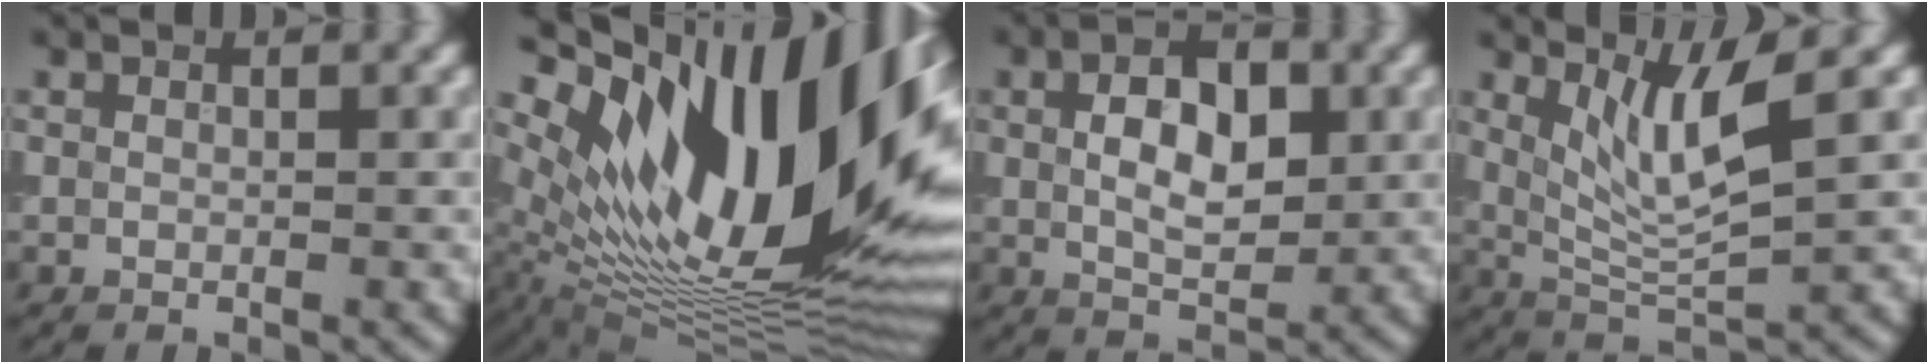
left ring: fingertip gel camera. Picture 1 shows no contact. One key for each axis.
{"total": 20.0, "fx": 6.6, "fy": 9.2, "fz": 16.5, "tx": -0.258, "ty": 0.024, "tz": 0.106}
{"total": 5.3, "fx": 0.9, "fy": 2.9, "fz": 4.3, "tx": -0.074, "ty": 0.003, "tz": 0.013}
{"total": 5.0, "fx": 2.0, "fy": 0.8, "fz": 4.5, "tx": -0.095, "ty": -0.010, "tz": 0.047}